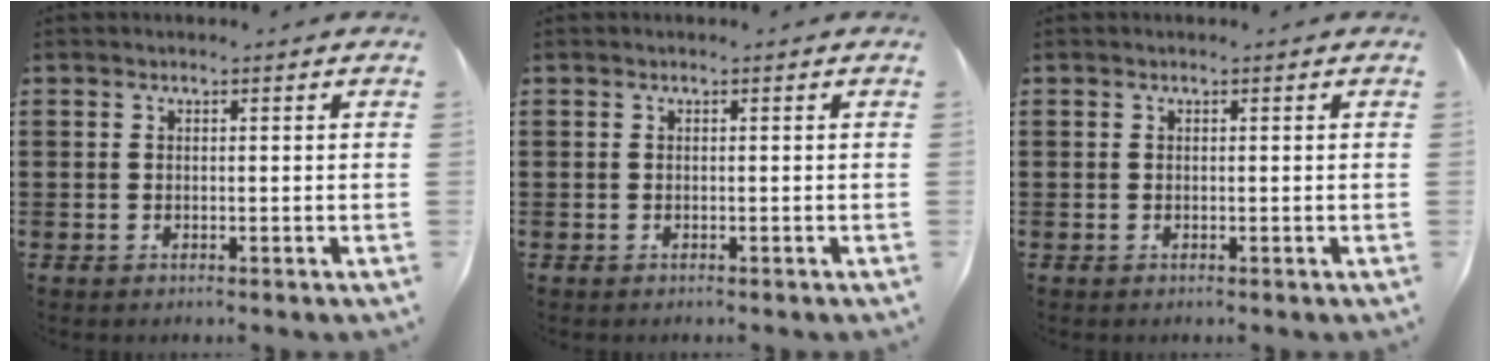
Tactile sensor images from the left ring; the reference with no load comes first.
{"total": 0.0}
{"total": 0.0}